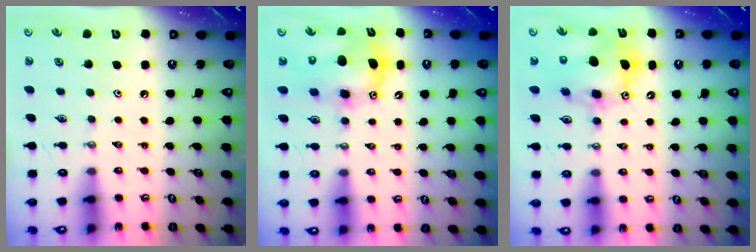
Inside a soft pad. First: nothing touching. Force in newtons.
{"total": 11.1, "press": 10.8, "slide": 2.4}
{"total": 12.3, "press": 12.0, "slide": 2.7}